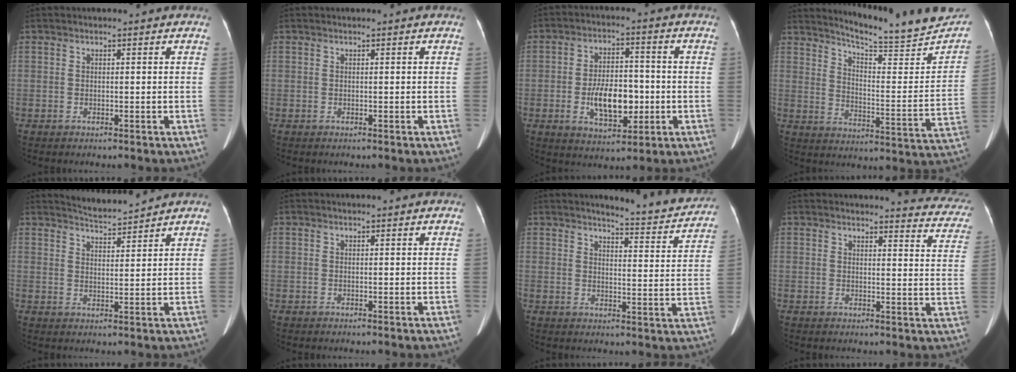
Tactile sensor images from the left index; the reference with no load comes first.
{"total": 0.0}
{"total": 9.2, "force": [-2.0, 4.6, 7.8], "torque": [-0.145, 0.006, -0.027]}
{"total": 19.1, "force": [18.1, 0.4, 5.9], "torque": [-0.089, -0.086, 0.237]}
{"total": 4.8, "force": [4.8, -0.5, 0.2], "torque": [-0.014, 0.001, 0.081]}
{"total": 1.2, "force": [1.2, 0.1, 0.2], "torque": [-0.009, 0.011, 0.016]}
{"total": 10.8, "force": [10.4, 0.8, 3.0], "torque": [-0.033, -0.026, 0.117]}
{"total": 12.1, "force": [11.8, 1.5, 1.9], "torque": [0.013, -0.075, 0.096]}